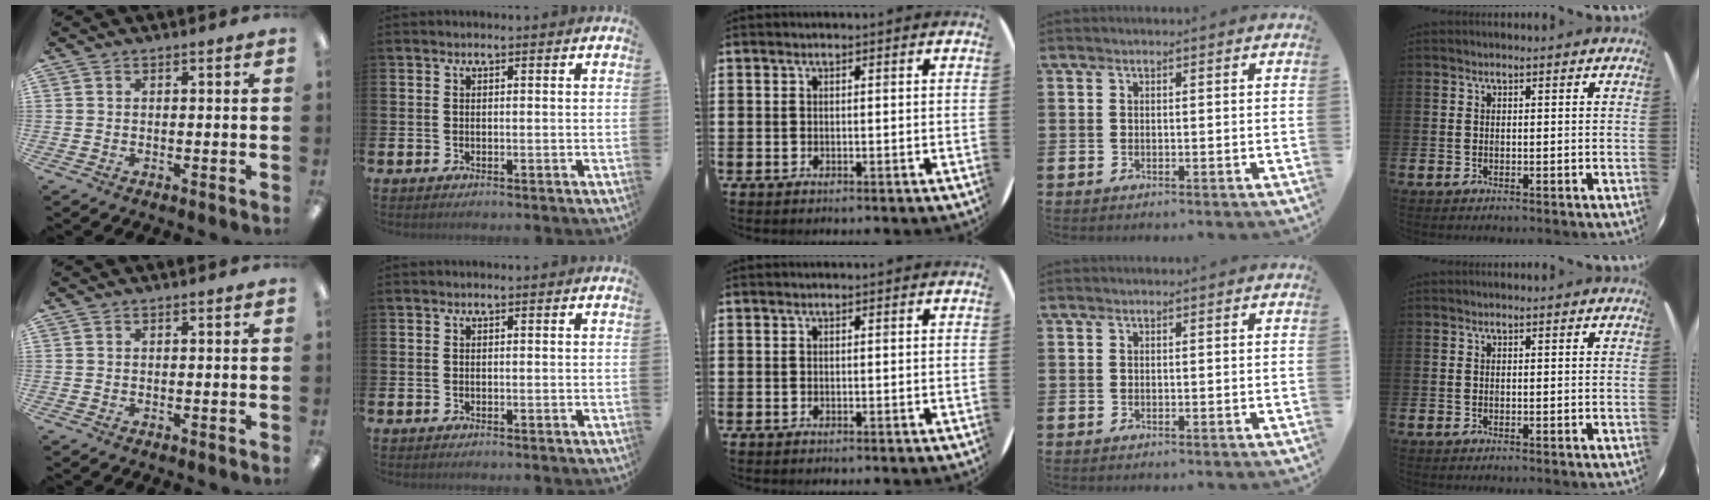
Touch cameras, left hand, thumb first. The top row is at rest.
{}